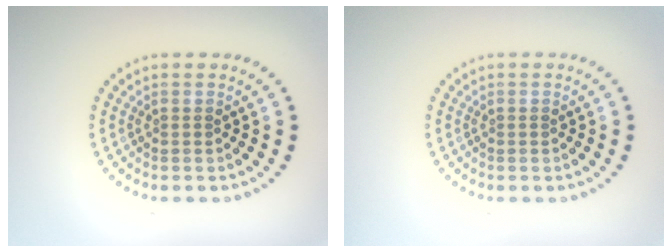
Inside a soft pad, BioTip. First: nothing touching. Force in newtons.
{"total": 0.0}